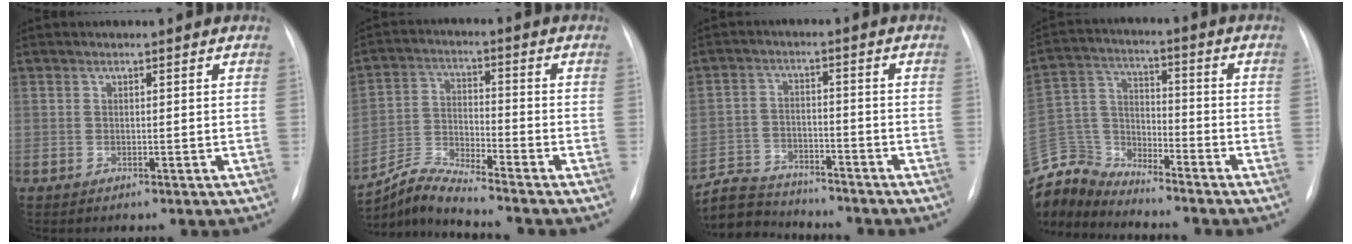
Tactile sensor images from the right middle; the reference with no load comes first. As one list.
[{"total": 8.0, "force": [-7.7, -1.6, 1.6], "torque": [-0.045, -0.008, -0.149]}, {"total": 8.8, "force": [-8.5, 1.9, 0.8], "torque": [-0.024, 0.005, -0.149]}, {"total": 10.4, "force": [-10.3, 1.1, -0.4], "torque": [-0.002, 0.033, -0.208]}]